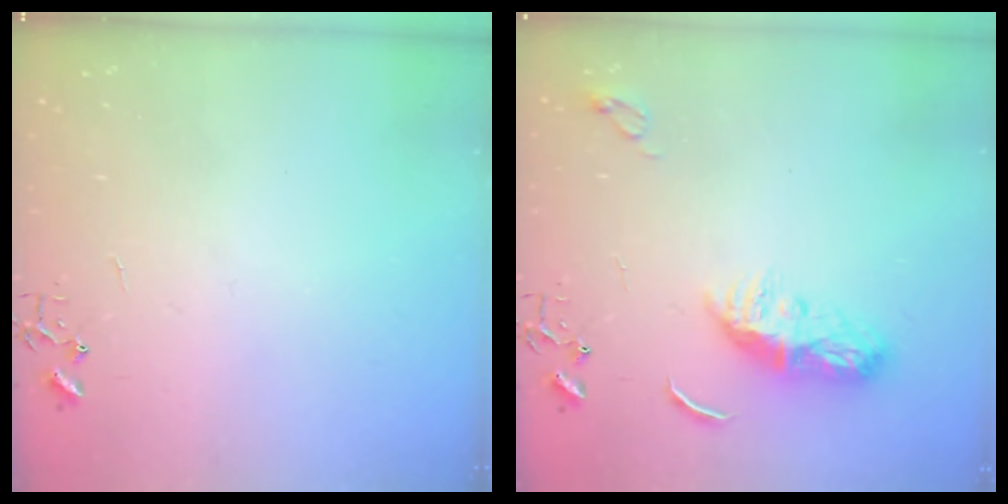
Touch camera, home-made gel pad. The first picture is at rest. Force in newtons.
{"total": 9.1, "press": 9.1, "slide": 0.2}